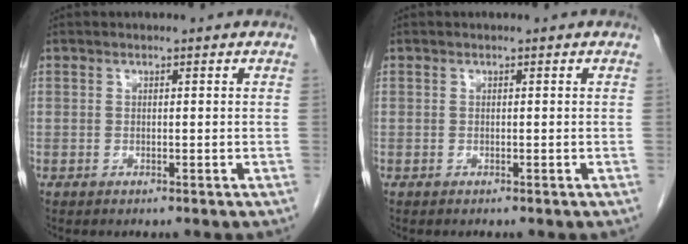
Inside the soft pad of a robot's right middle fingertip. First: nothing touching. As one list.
[{"total": 0.0}]